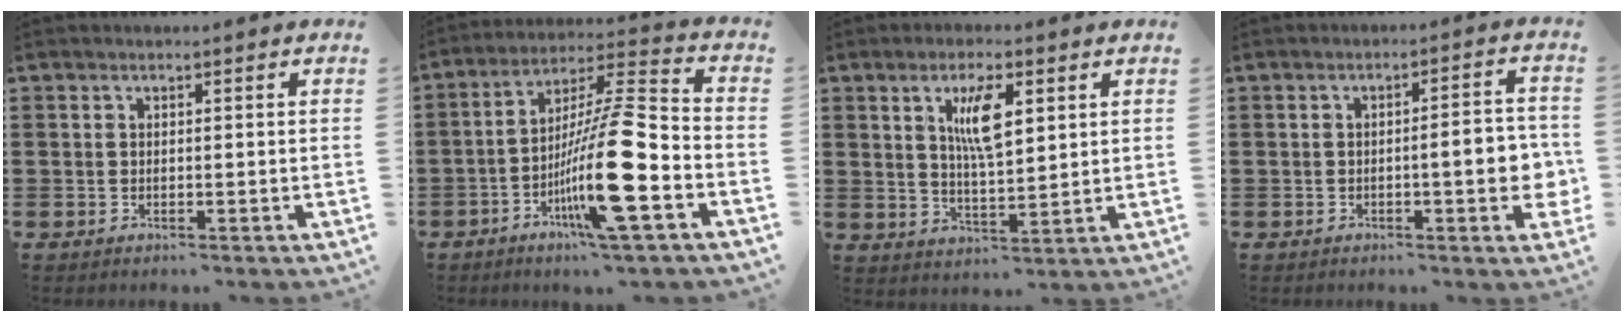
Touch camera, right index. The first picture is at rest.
{"total": 16.2, "force": [-6.2, 1.7, 14.9], "torque": [-0.286, -0.003, -0.109]}
{"total": 6.8, "force": [2.6, 2.2, 5.9], "torque": [-0.107, 0.000, 0.039]}
{"total": 6.6, "force": [-0.9, 1.4, 6.4], "torque": [-0.082, -0.006, -0.020]}